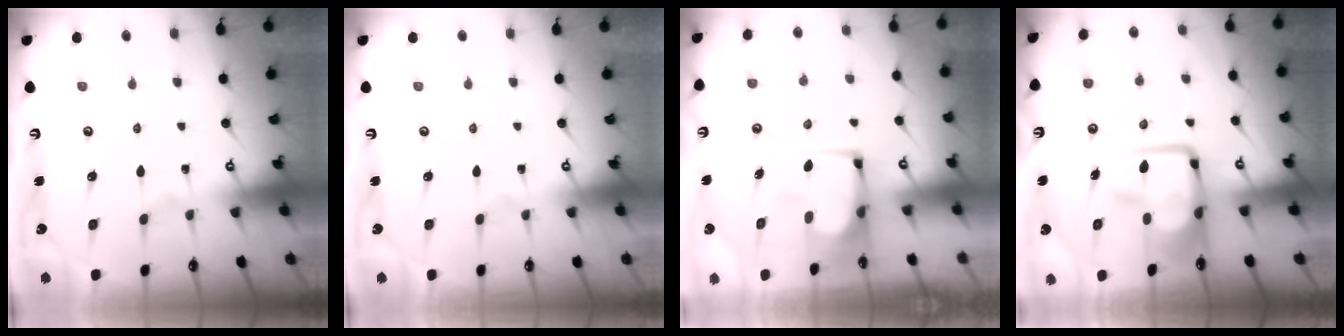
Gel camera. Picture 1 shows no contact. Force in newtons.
{"total": 0.0}
{"total": 1.3, "press": 1.2, "slide": 0.2}
{"total": 10.0, "press": 9.8, "slide": 1.9}